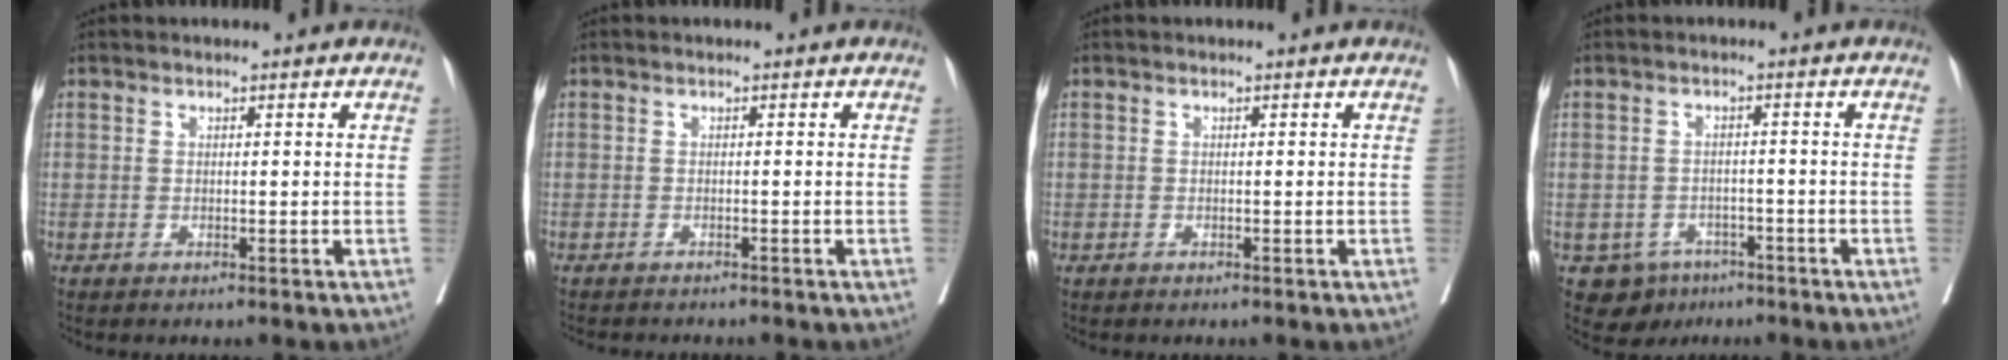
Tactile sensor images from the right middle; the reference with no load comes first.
{"total": 4.3, "force": [-3.9, 1.0, 1.5], "torque": [-0.021, -0.005, -0.051]}
{"total": 0.6, "force": [-0.3, 0.5, -0.1], "torque": [0.002, 0.007, -0.006]}
{"total": 4.8, "force": [-2.9, 3.7, 1.1], "torque": [-0.011, 0.007, -0.036]}